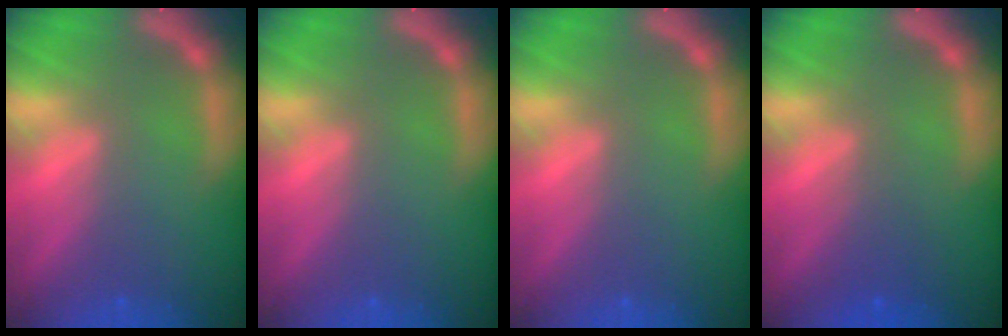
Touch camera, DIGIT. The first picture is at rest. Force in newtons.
{"total": 0.0}
{"total": 0.0}
{"total": 2.0}